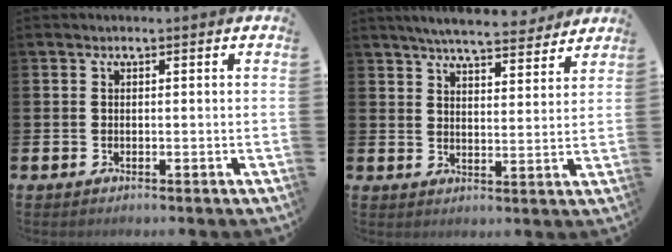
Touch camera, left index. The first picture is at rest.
{"total": 6.3, "force": [6.0, 0.7, 1.7], "torque": [-0.041, -0.033, 0.105]}